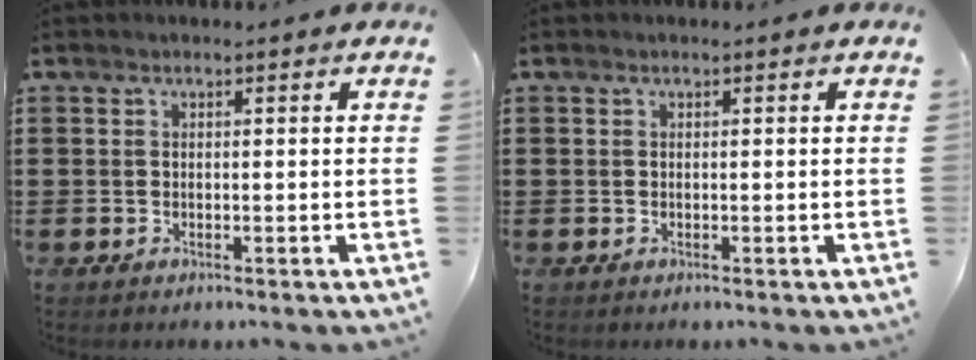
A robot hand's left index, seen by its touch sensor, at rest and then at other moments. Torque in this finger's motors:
{"motor_torque": [0.00, 0.00, 0.00, 0.00]}